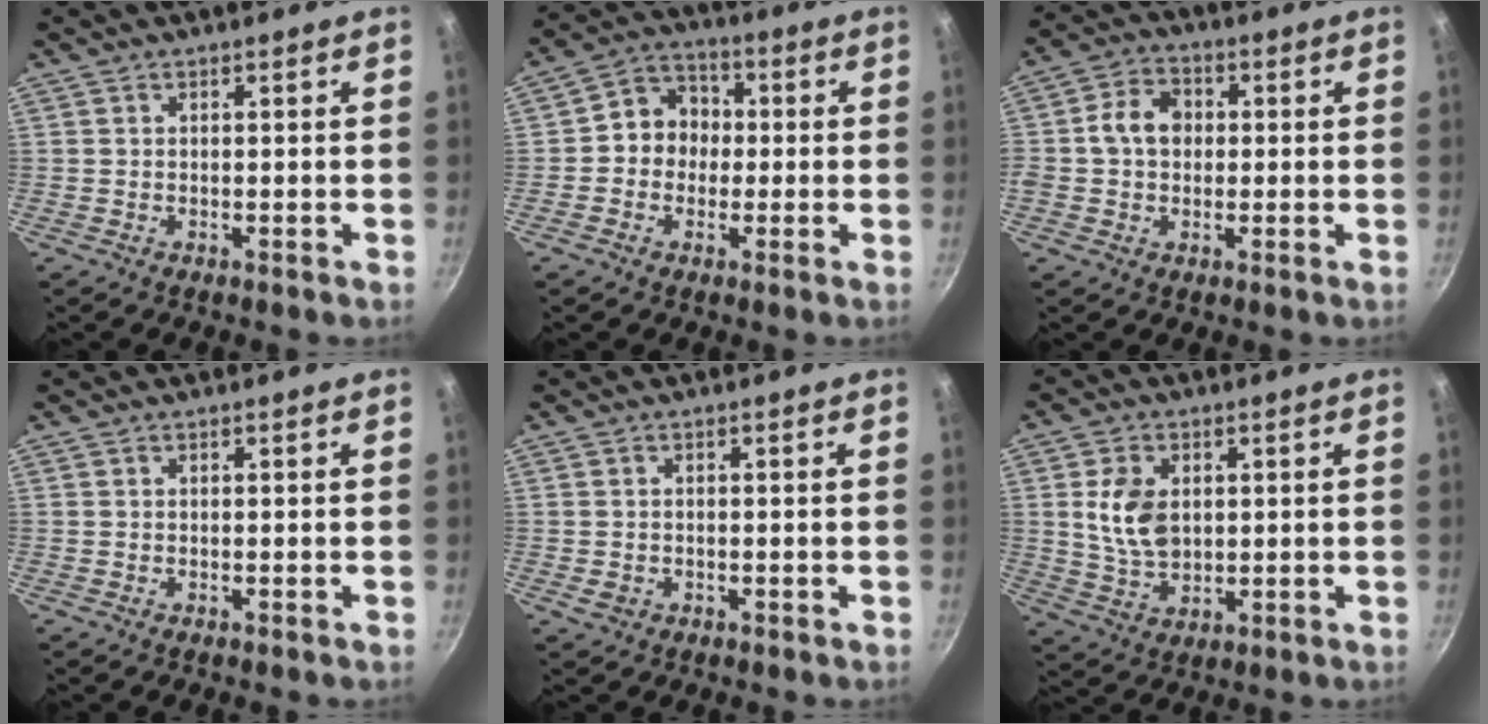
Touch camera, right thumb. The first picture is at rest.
{"total": 8.0, "force": [-0.3, 7.1, 3.5], "torque": [-0.017, 0.021, -0.023]}
{"total": 7.3, "force": [0.4, 6.1, 4.0], "torque": [-0.045, 0.012, -0.008]}
{"total": 0.0}
{"total": 1.7, "force": [-0.4, 1.4, 0.9], "torque": [-0.014, 0.001, -0.005]}
{"total": 8.8, "force": [1.5, 6.0, 6.2], "torque": [-0.102, -0.015, 0.033]}